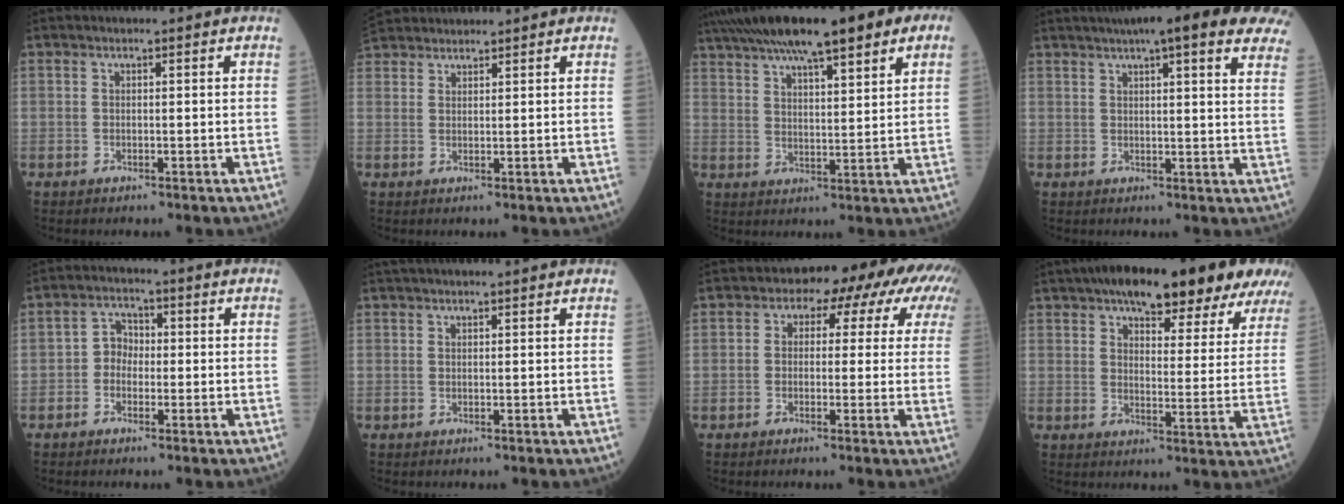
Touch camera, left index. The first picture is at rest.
{"total": 6.5, "force": [6.1, 1.8, 1.4], "torque": [-0.030, 0.037, 0.114]}
{"total": 19.0, "force": [12.8, 3.3, 13.6], "torque": [-0.232, 0.050, 0.182]}
{"total": 18.2, "force": [14.2, 2.2, 11.2], "torque": [-0.152, 0.033, 0.161]}
{"total": 3.0, "force": [-0.6, 2.5, 1.6], "torque": [-0.021, 0.010, -0.021]}
{"total": 6.3, "force": [5.7, 0.2, 2.7], "torque": [-0.036, 0.036, 0.078]}
{"total": 10.2, "force": [5.7, 6.3, 5.6], "torque": [-0.053, 0.041, 0.041]}
{"total": 21.5, "force": [17.0, 5.0, 12.1], "torque": [-0.155, 0.023, 0.206]}